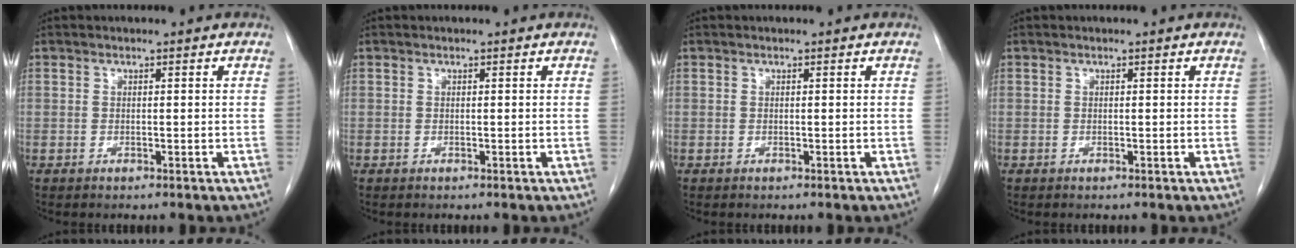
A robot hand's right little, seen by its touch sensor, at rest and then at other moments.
{"total": 0.0}
{"total": 0.0}
{"total": 0.0}